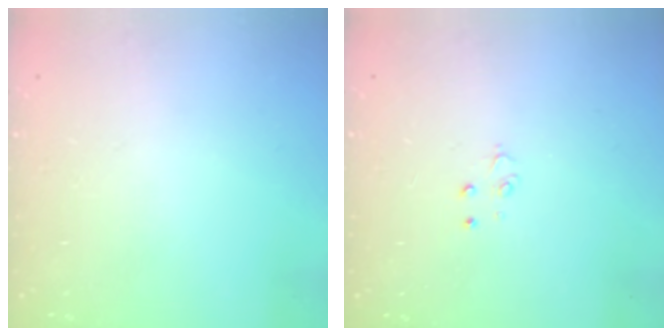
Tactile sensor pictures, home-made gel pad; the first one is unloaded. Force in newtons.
{"total": 2.8, "press": 2.8, "slide": 0.3}